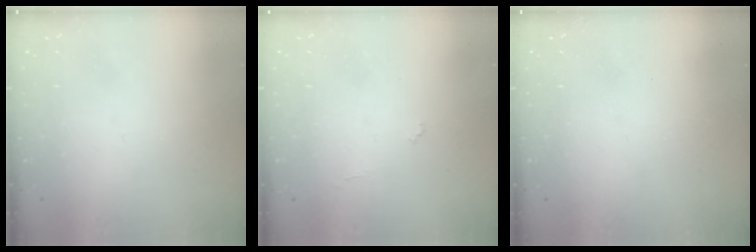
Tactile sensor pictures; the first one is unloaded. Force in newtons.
{"total": 3.9, "press": 3.9, "slide": 0.3}
{"total": 0.0}